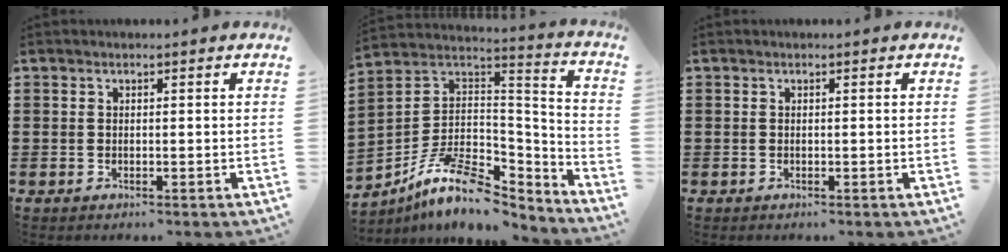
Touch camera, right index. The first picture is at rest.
{"total": 11.5, "force": [-7.7, 4.8, 7.0], "torque": [-0.144, 0.016, -0.145]}
{"total": 0.0}